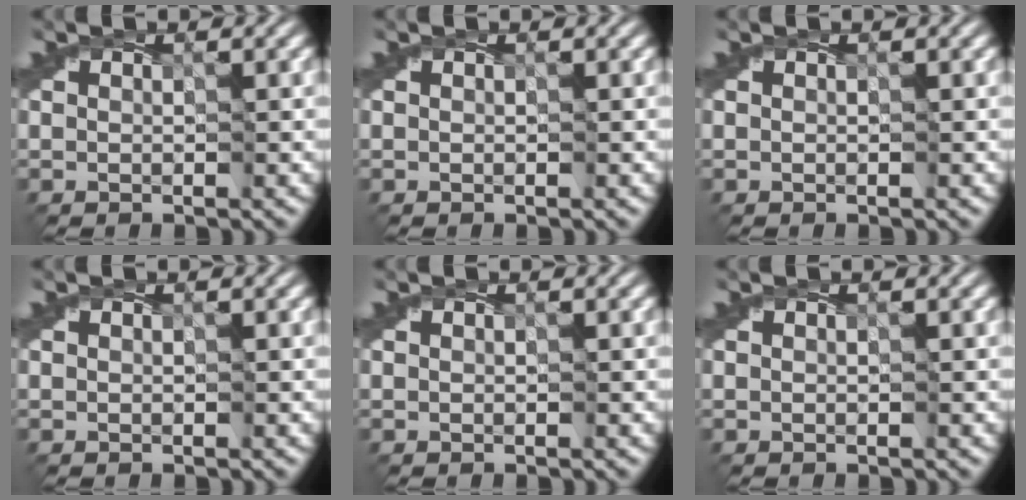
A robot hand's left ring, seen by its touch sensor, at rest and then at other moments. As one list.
[{"total": 0.0}, {"total": 0.0}, {"total": 0.0}, {"total": 0.0}, {"total": 0.0}]